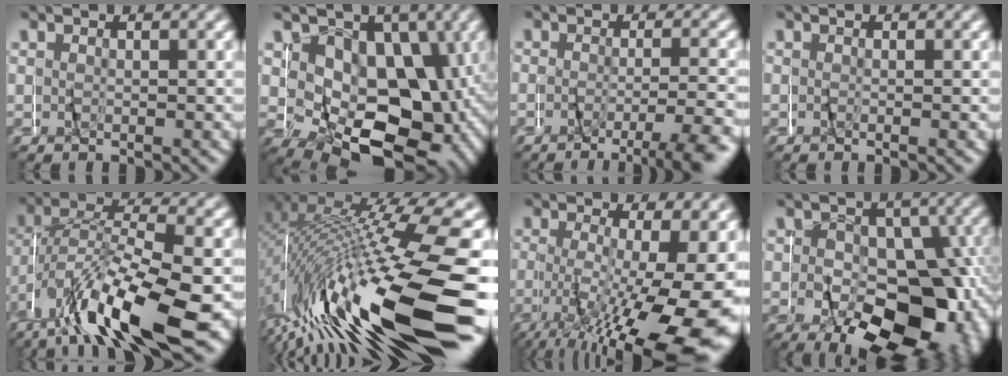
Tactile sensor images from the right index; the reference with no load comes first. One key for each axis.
{"total": 11.7, "fx": -1.8, "fy": 8.4, "fz": 8.0, "tx": -0.143, "ty": -0.031, "tz": -0.018}
{"total": 4.2, "fx": -3.5, "fy": -0.3, "fz": 2.2, "tx": -0.029, "ty": -0.006, "tz": -0.059}
{"total": 0.0}
{"total": 9.1, "fx": -4.2, "fy": 4.1, "fz": 7.0, "tx": -0.143, "ty": -0.012, "tz": -0.071}
{"total": 14.7, "fx": -5.5, "fy": 4.6, "fz": 12.8, "tx": -0.225, "ty": -0.008, "tz": -0.070}
{"total": 10.9, "fx": -3.5, "fy": 3.3, "fz": 9.8, "tx": -0.141, "ty": -0.021, "tz": -0.039}
{"total": 16.0, "fx": -3.8, "fy": 10.8, "fz": 11.2, "tx": -0.184, "ty": -0.058, "tz": -0.038}